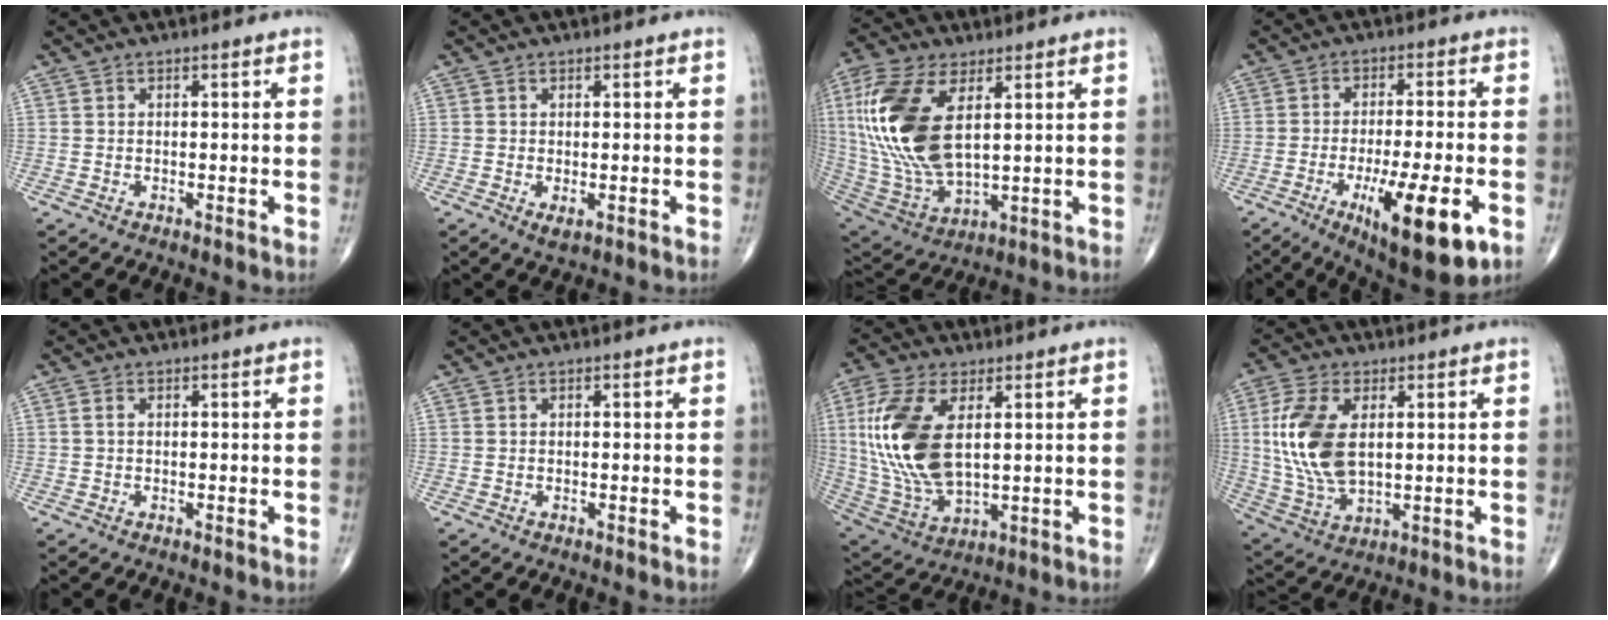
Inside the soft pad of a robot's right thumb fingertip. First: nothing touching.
{"total": 1.8, "force": [-0.5, 0.8, 1.5], "torque": [-0.027, -0.005, -0.004]}
{"total": 21.6, "force": [5.1, 10.6, 18.1], "torque": [-0.397, -0.024, 0.101]}
{"total": 16.1, "force": [-6.1, 4.0, 14.3], "torque": [-0.218, -0.001, -0.083]}
{"total": 0.9, "force": [0.1, 0.5, 0.7], "torque": [-0.017, 0.003, 0.001]}
{"total": 0.0}
{"total": 18.3, "force": [3.3, 9.3, 15.4], "torque": [-0.334, -0.015, 0.071]}
{"total": 14.0, "force": [2.2, 7.6, 11.6], "torque": [-0.245, -0.009, 0.049]}